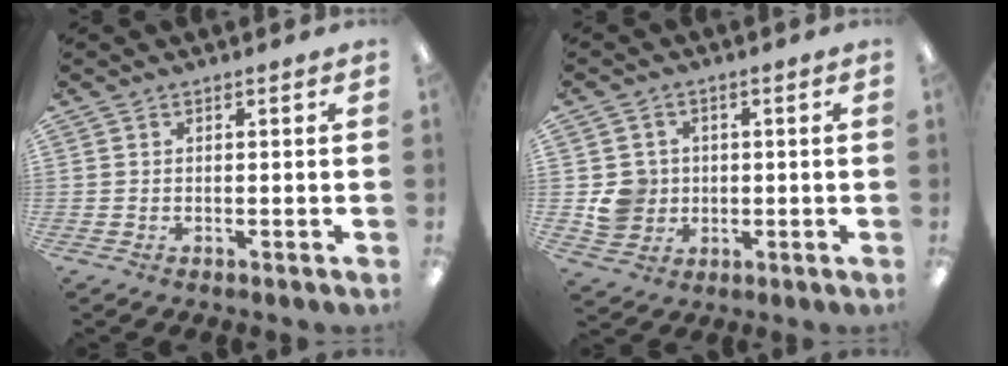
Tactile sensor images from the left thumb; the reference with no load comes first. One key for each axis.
{"total": 6.6, "fx": -0.1, "fy": 6.4, "fz": 1.6, "tx": -0.024, "ty": 0.008, "tz": 0.002}